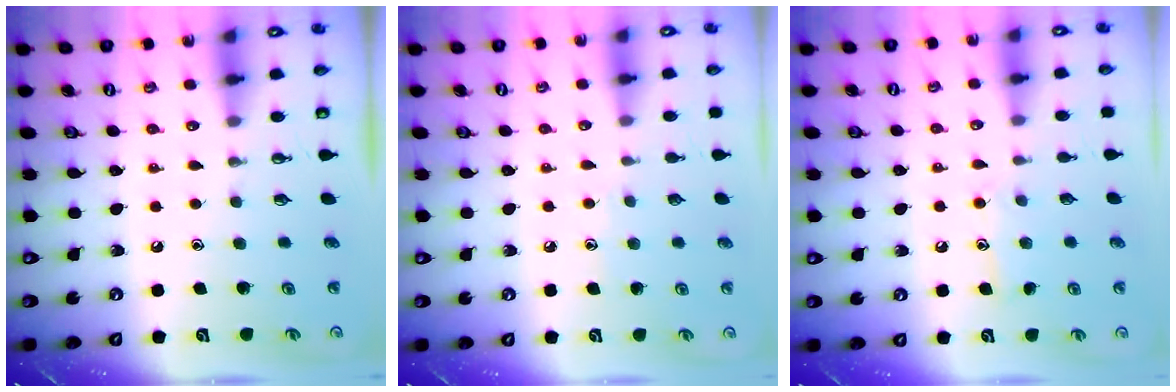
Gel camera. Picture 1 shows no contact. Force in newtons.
{"total": 3.8, "press": 3.8, "slide": 0.4}
{"total": 7.6, "press": 7.6, "slide": 0.5}